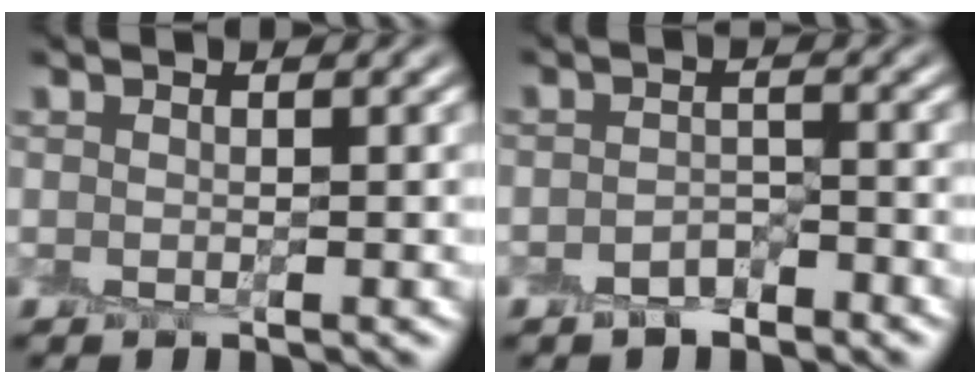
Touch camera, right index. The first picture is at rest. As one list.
[{"total": 1.4, "force": [-1.2, 0.7, 0.2], "torque": [-0.001, 0.012, -0.025]}]